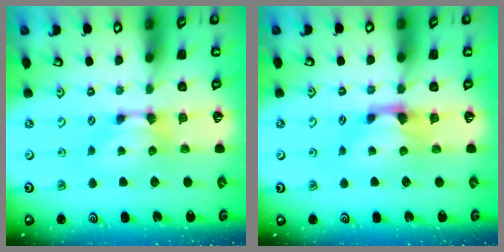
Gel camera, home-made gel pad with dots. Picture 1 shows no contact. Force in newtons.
{"total": 1.6, "press": 0.9, "slide": 1.3}